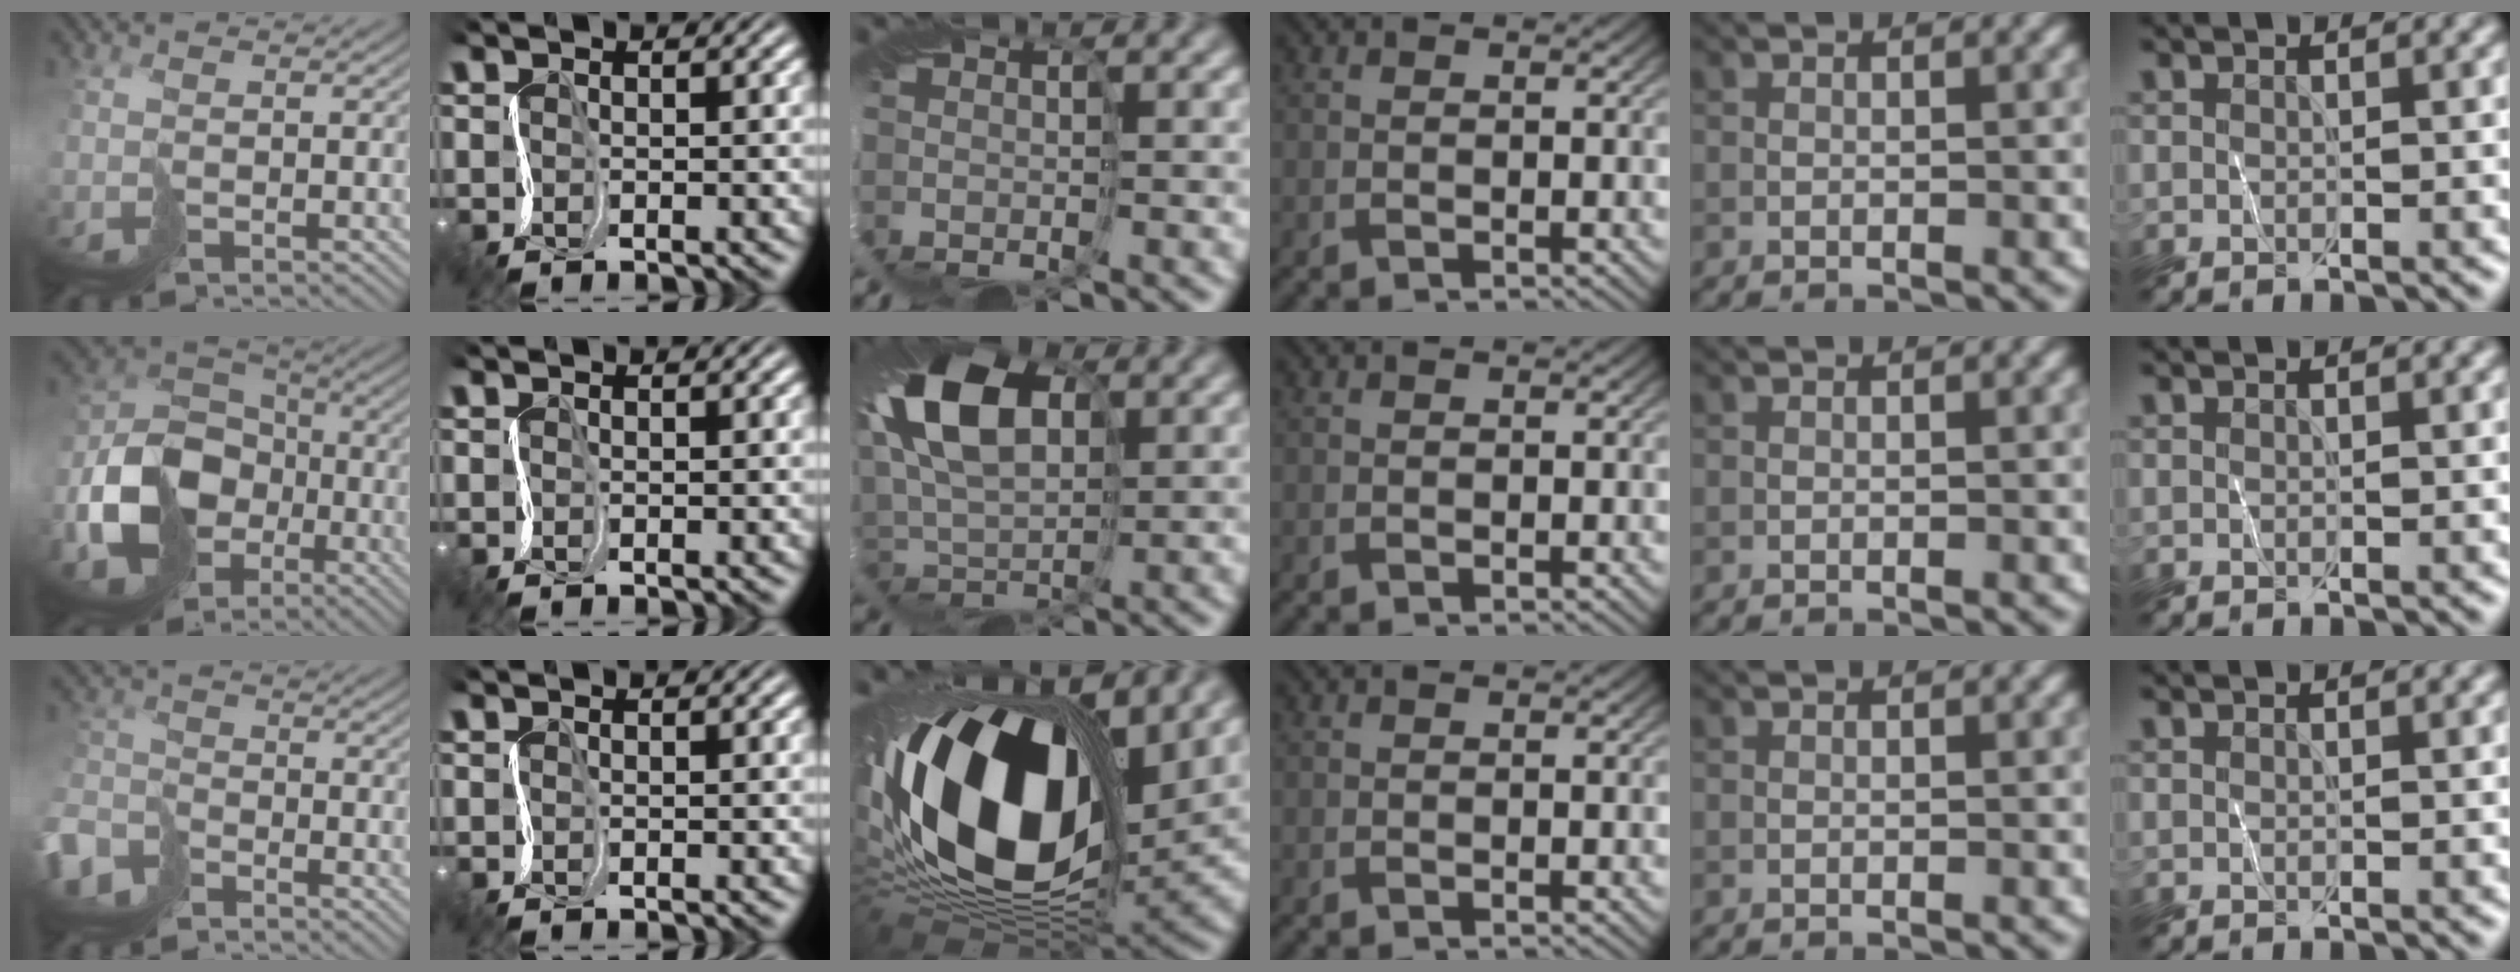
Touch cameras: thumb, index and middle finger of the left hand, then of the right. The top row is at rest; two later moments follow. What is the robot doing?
{"motion": "cut", "object": "bubble wrap"}